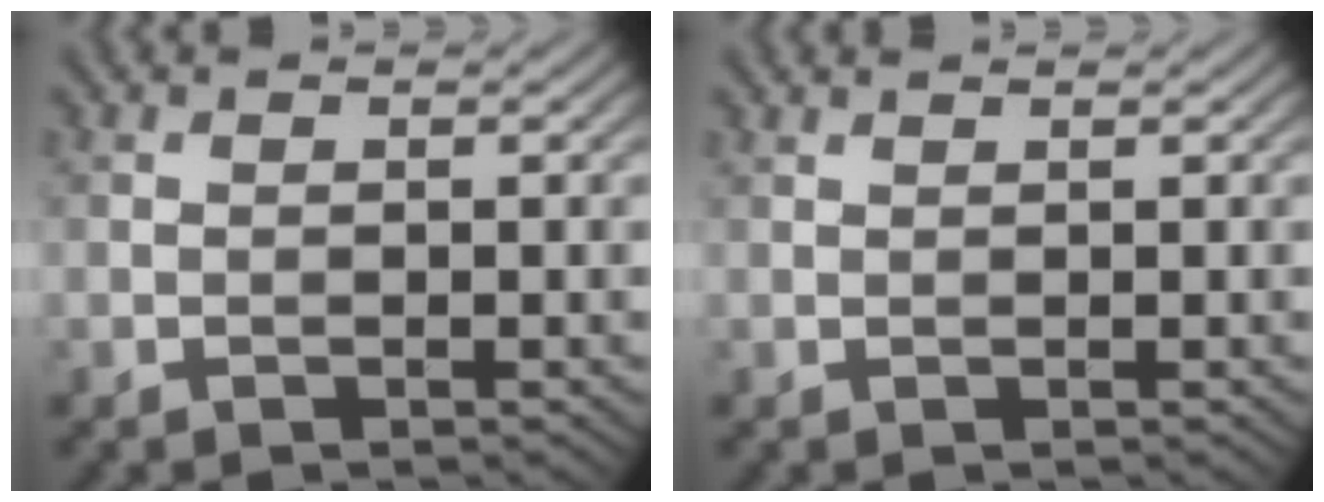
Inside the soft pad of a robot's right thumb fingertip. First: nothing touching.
{"total": 0.5, "force": [0.5, -0.1, 0.1], "torque": [-0.007, 0.003, 0.009]}